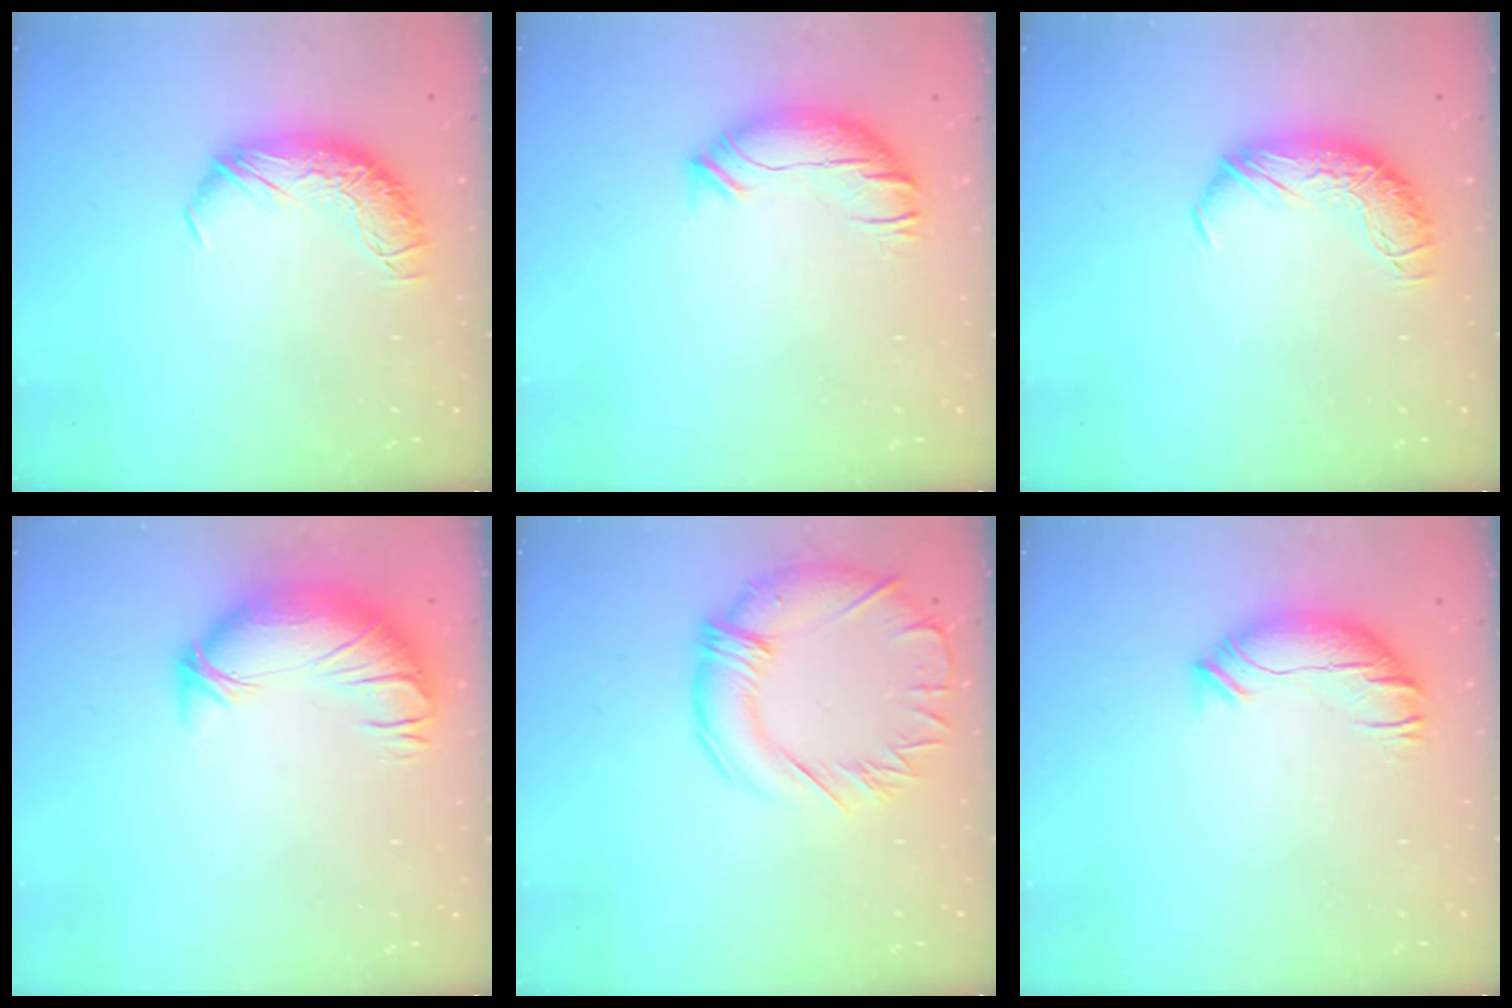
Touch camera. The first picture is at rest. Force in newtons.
{"total": 2.0, "press": 0.6, "slide": 1.9}
{"total": 0.0}
{"total": 3.4, "press": 0.5, "slide": 3.3}
{"total": 5.7, "press": 5.5, "slide": 1.5}
{"total": 2.0, "press": 0.6, "slide": 1.9}